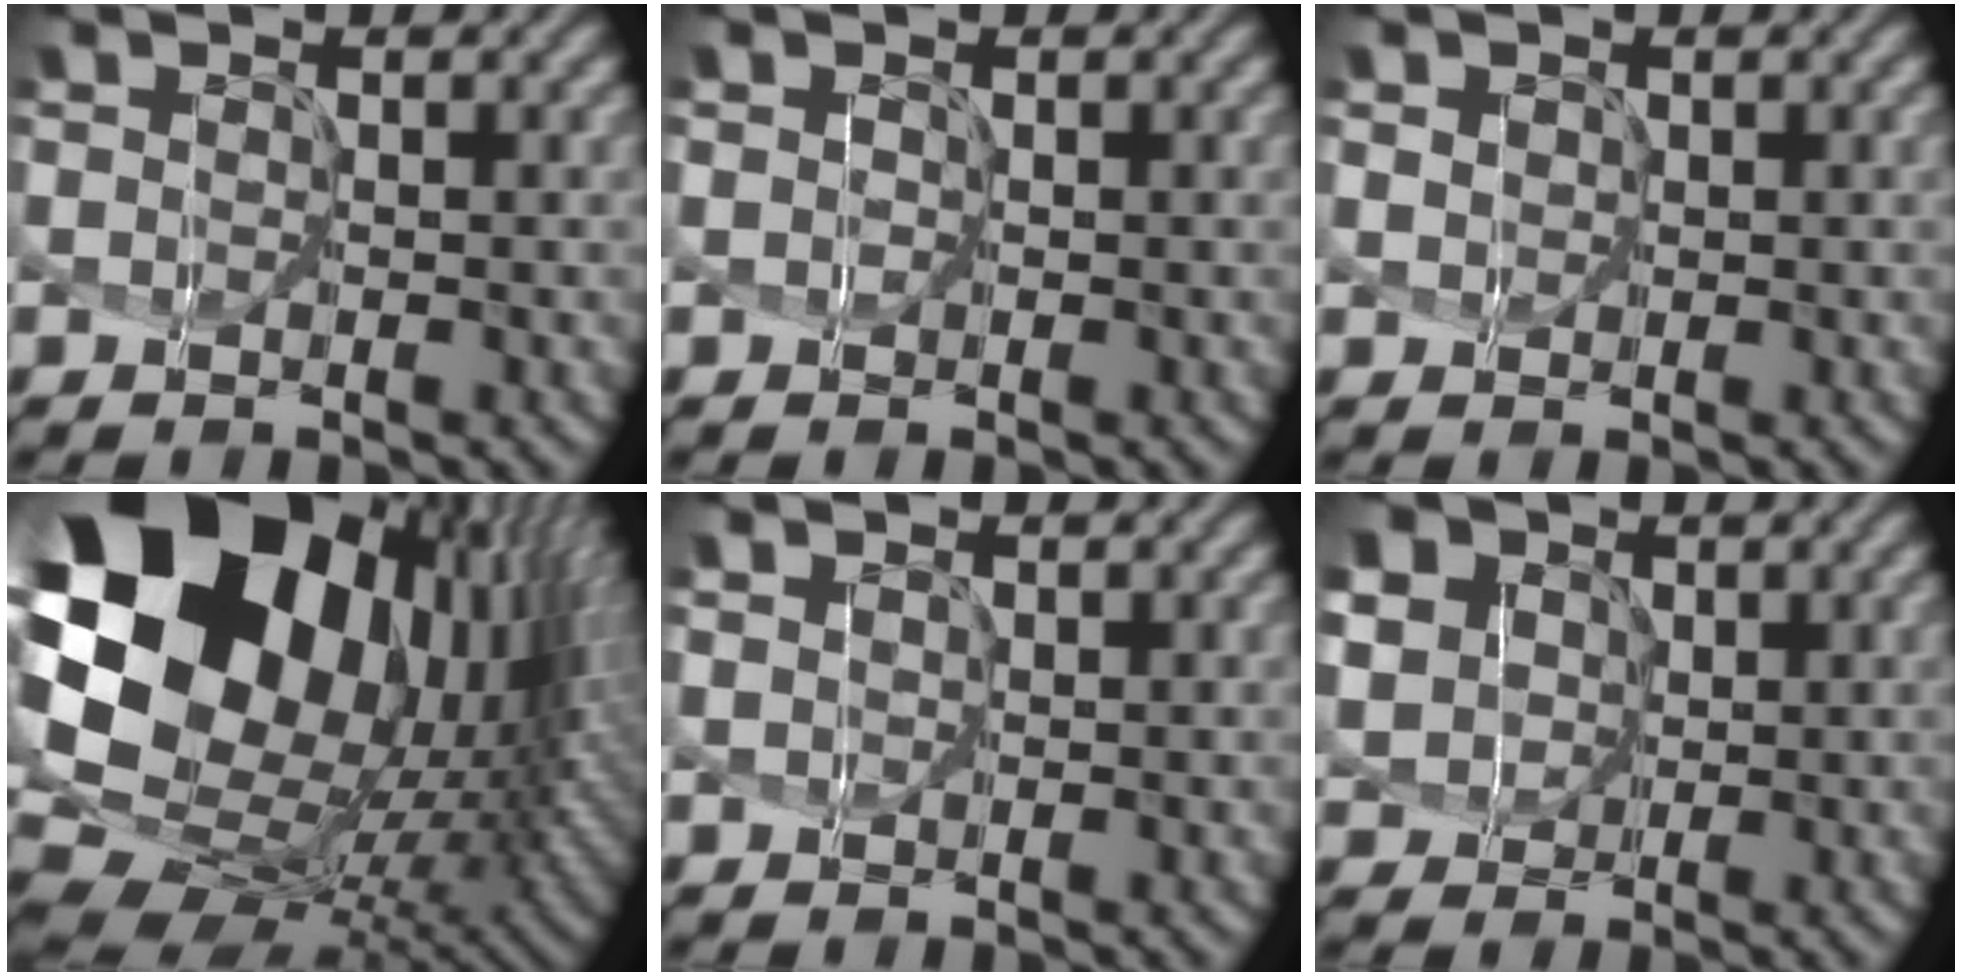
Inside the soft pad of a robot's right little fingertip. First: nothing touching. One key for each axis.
{"total": 0.6, "fx": 0.2, "fy": 0.5, "fz": 0.2, "tx": 0.003, "ty": 0.004, "tz": -0.008}
{"total": 2.7, "fx": 1.2, "fy": 2.1, "fz": 1.1, "tx": -0.010, "ty": 0.021, "tz": 0.004}
{"total": 22.2, "fx": 6.0, "fy": 14.8, "fz": 15.4, "tx": -0.310, "ty": 0.001, "tz": 0.135}
{"total": 2.0, "fx": 1.0, "fy": 1.5, "fz": 1.0, "tx": -0.007, "ty": 0.019, "tz": -0.005}
{"total": 11.0, "fx": 4.1, "fy": 9.0, "fz": 4.7, "tx": -0.143, "ty": 0.024, "tz": 0.076}